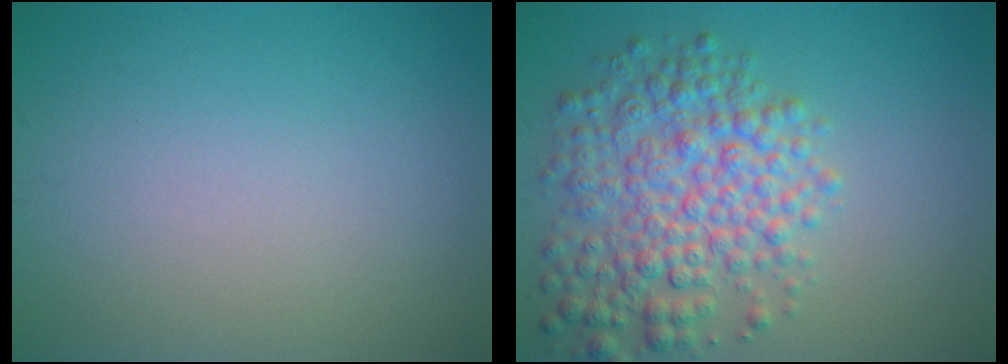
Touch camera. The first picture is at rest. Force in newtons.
{"total": 6.6, "press": 6.6, "slide": 0.2}